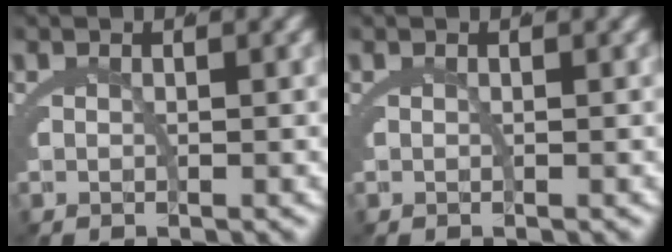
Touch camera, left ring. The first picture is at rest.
{"total": 0.0}